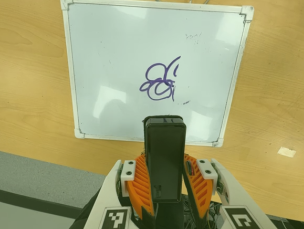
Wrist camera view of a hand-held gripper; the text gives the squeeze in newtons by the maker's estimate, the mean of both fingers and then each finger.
{"total": 8.4, "left": 6.8, "right": 9.9}